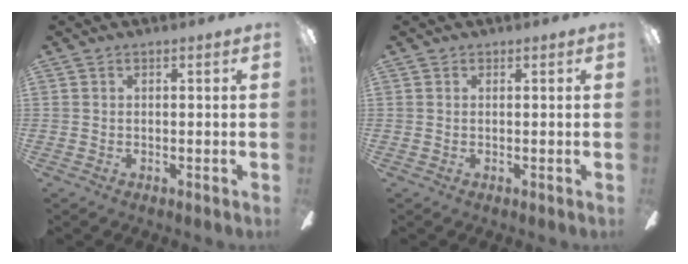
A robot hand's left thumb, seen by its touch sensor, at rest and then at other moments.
{"total": 0.0}